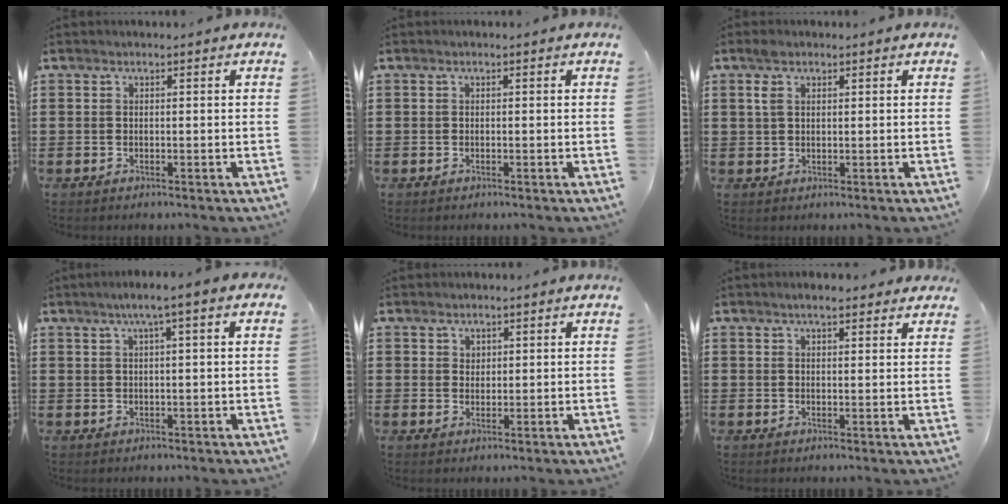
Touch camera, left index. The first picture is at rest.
{"total": 0.0}
{"total": 2.4, "force": [1.1, 1.3, 1.7], "torque": [-0.040, 0.007, 0.019]}
{"total": 2.8, "force": [0.9, -0.2, 2.7], "torque": [-0.051, -0.003, 0.014]}
{"total": 1.5, "force": [1.2, 0.9, 0.2], "torque": [0.001, -0.003, 0.023]}
{"total": 2.8, "force": [2.3, 0.6, 1.5], "torque": [-0.035, 0.004, 0.042]}